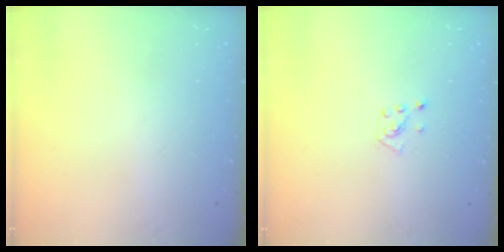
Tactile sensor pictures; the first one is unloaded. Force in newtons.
{"total": 3.6, "press": 3.6, "slide": 0.4}